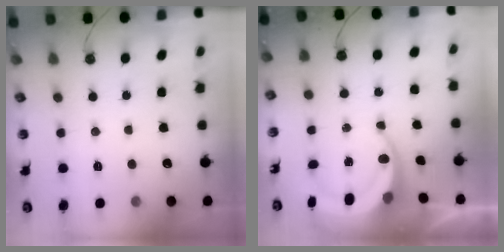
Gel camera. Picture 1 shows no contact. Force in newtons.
{"total": 7.4, "press": 7.4, "slide": 0.8}